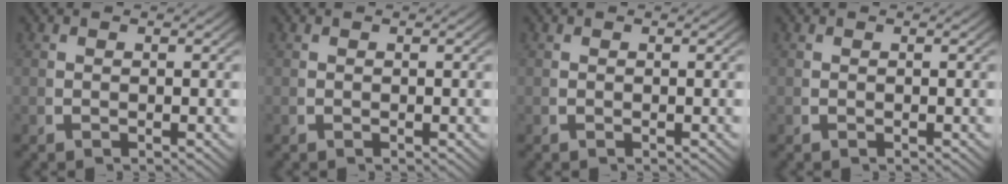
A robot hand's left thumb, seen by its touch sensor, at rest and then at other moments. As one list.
[{"total": 0.0}, {"total": 0.0}, {"total": 0.0}]